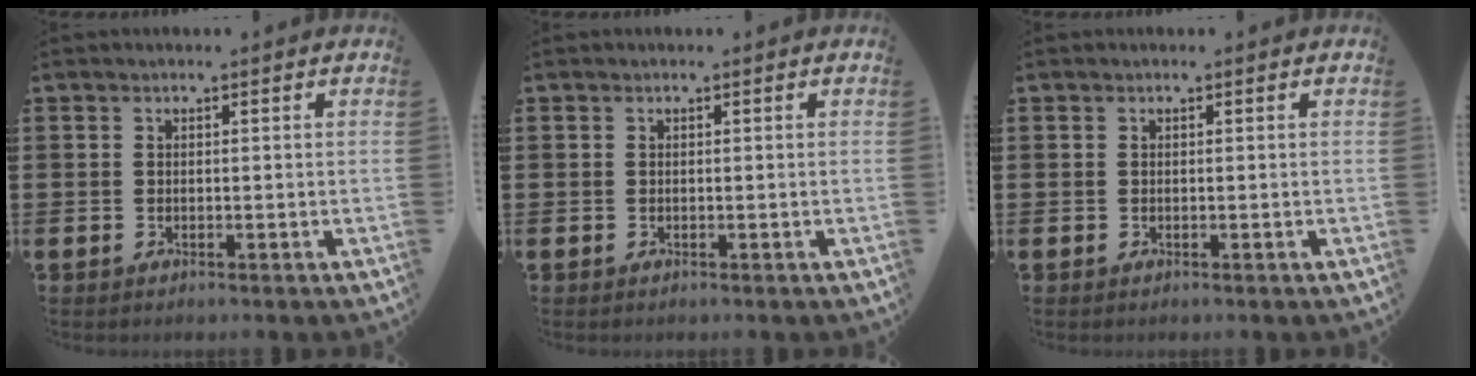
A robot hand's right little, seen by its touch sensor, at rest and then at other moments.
{"total": 0.0}
{"total": 0.0}